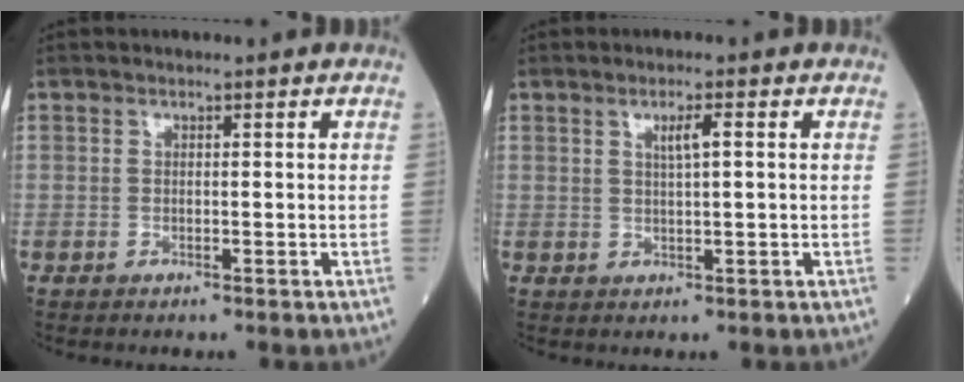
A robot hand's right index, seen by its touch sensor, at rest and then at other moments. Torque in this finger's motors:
{"motor_torque": [0.09, 0.03, -0.03, 0.00]}